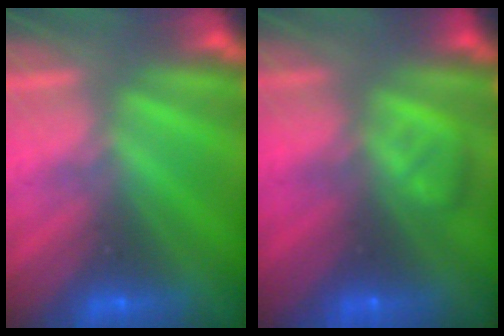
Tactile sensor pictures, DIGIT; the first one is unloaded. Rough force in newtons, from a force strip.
{"total": 8.7}